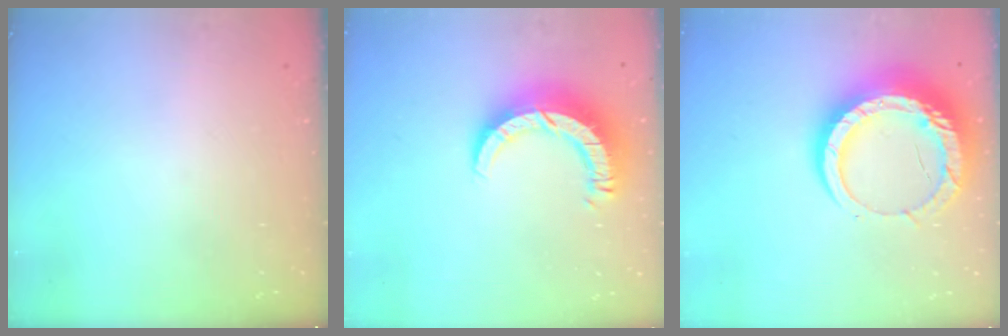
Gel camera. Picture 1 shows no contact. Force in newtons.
{"total": 11.0, "press": 11.0, "slide": 1.0}
{"total": 17.1, "press": 17.0, "slide": 1.6}